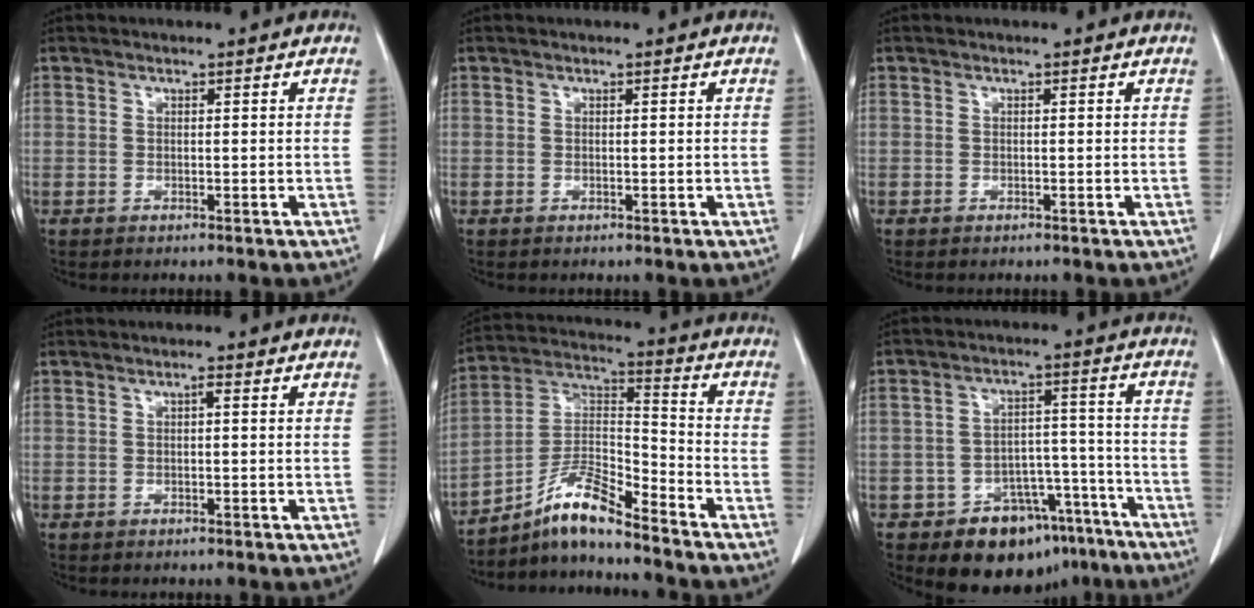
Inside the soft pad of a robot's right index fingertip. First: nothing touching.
{"total": 0.0}
{"total": 0.0}
{"total": 0.6, "force": [0.1, 0.1, 0.6], "torque": [-0.012, 0.002, 0.001]}
{"total": 10.2, "force": [-8.4, 0.7, 5.7], "torque": [-0.115, 0.015, -0.154]}
{"total": 12.7, "force": [-8.9, 7.8, 4.5], "torque": [-0.029, 0.068, -0.122]}